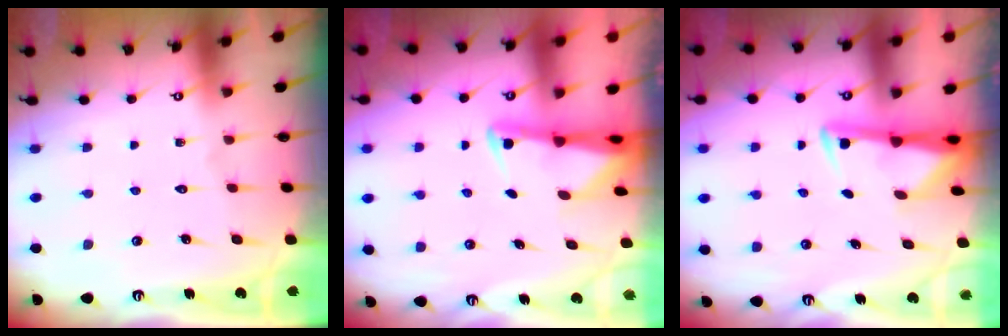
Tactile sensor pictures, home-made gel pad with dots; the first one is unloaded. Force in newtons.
{"total": 2.2, "press": 2.1, "slide": 0.5}
{"total": 2.8, "press": 2.8, "slide": 0.5}